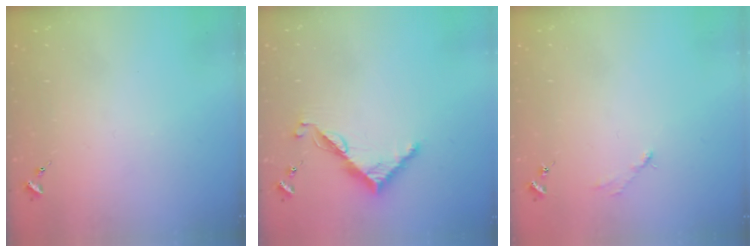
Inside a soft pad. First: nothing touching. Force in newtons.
{"total": 7.6, "press": 7.5, "slide": 0.6}
{"total": 2.9, "press": 2.9, "slide": 0.4}